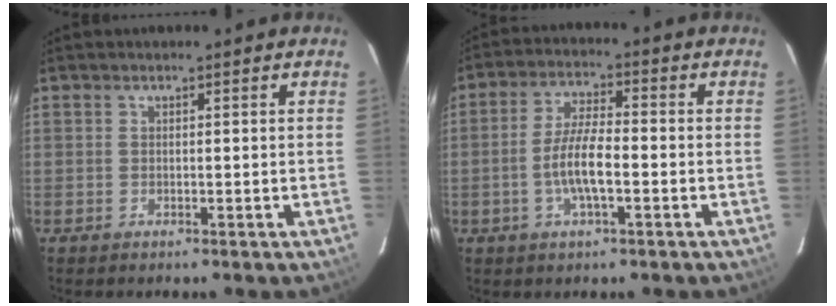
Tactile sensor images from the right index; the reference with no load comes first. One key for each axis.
{"total": 7.6, "fx": -2.1, "fy": 2.0, "fz": 7.0, "tx": -0.140, "ty": 0.003, "tz": -0.041}